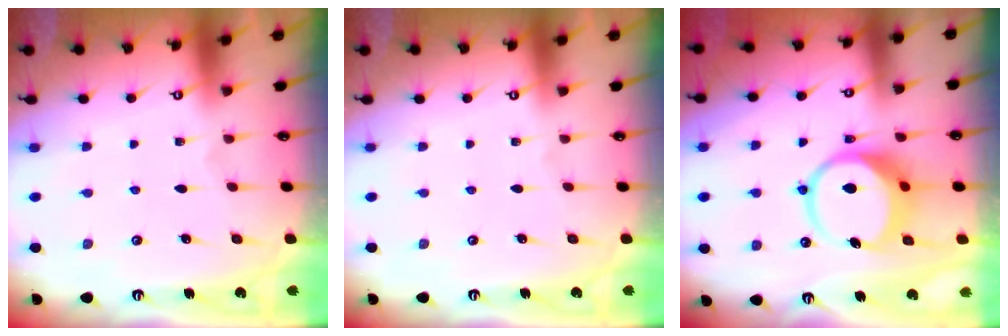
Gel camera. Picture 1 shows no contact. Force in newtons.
{"total": 0.0}
{"total": 10.3, "press": 10.2, "slide": 1.2}